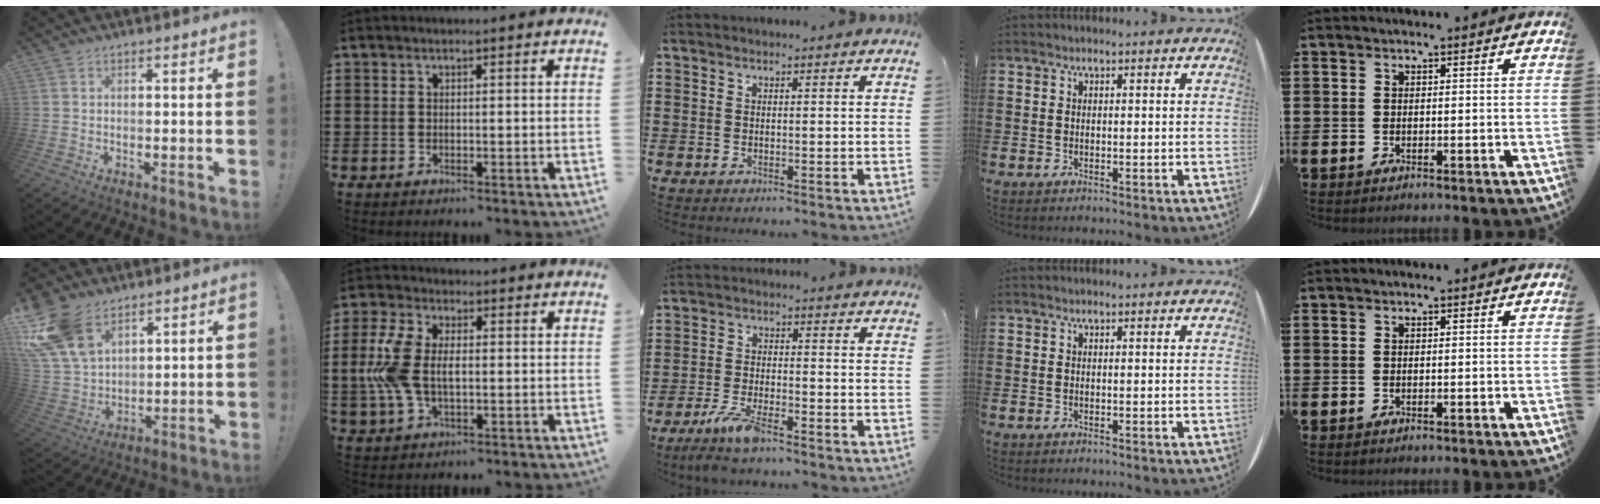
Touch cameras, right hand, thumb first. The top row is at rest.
{"thumb": {"total": 16.6, "force": [9.8, 10.1, 8.7], "torque": [-0.179, -0.052, 0.191]}, "index": {"total": 8.3, "force": [-0.1, 4.7, 6.9], "torque": [-0.178, -0.001, -0.013]}, "middle": {"total": 6.0, "force": [-4.5, 1.2, 3.8], "torque": [-0.086, -0.011, -0.088]}}